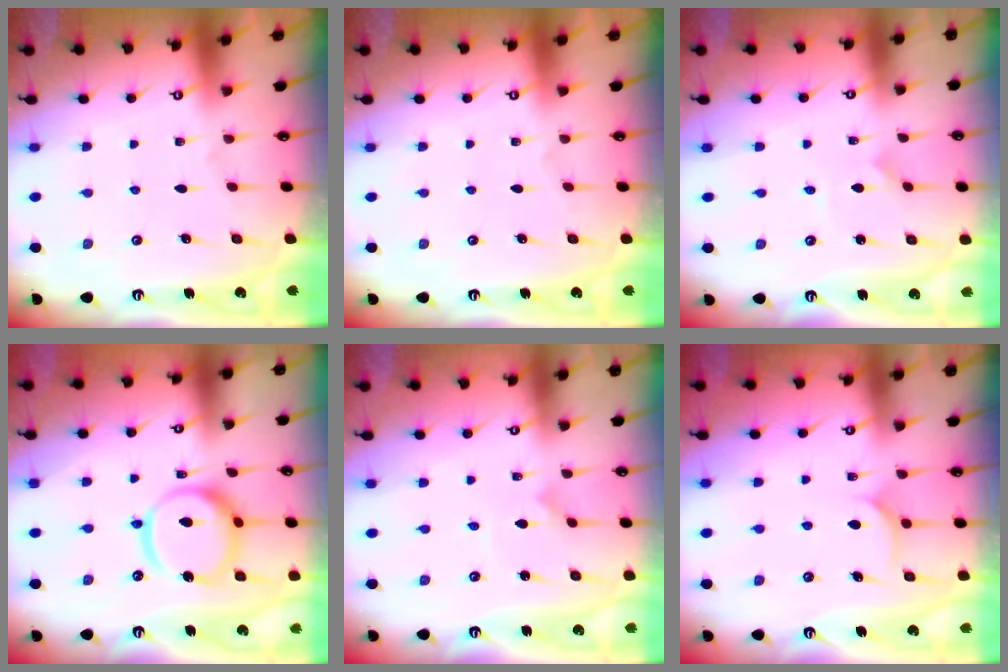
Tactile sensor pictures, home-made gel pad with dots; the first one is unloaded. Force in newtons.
{"total": 0.0}
{"total": 0.6, "press": 0.5, "slide": 0.1}
{"total": 16.9, "press": 16.8, "slide": 2.2}
{"total": 0.8, "press": 0.8, "slide": 0.1}
{"total": 7.3, "press": 7.3, "slide": 0.3}